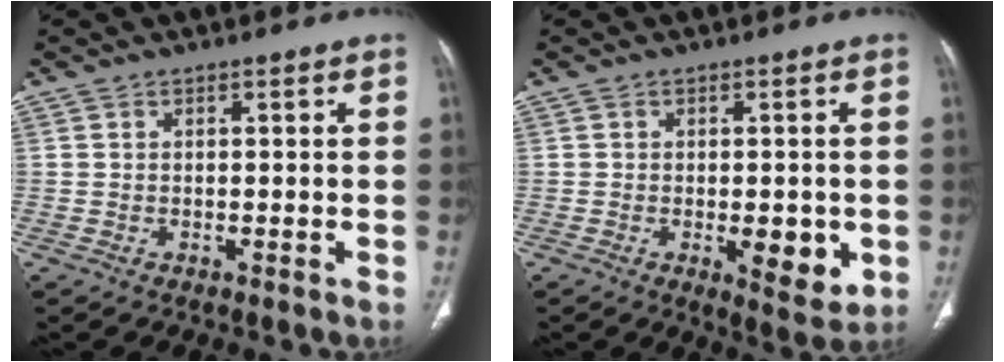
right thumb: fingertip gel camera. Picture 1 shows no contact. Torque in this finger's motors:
{"motor_torque": [0.92, 1.44, -0.20, 0.06, 0.23]}